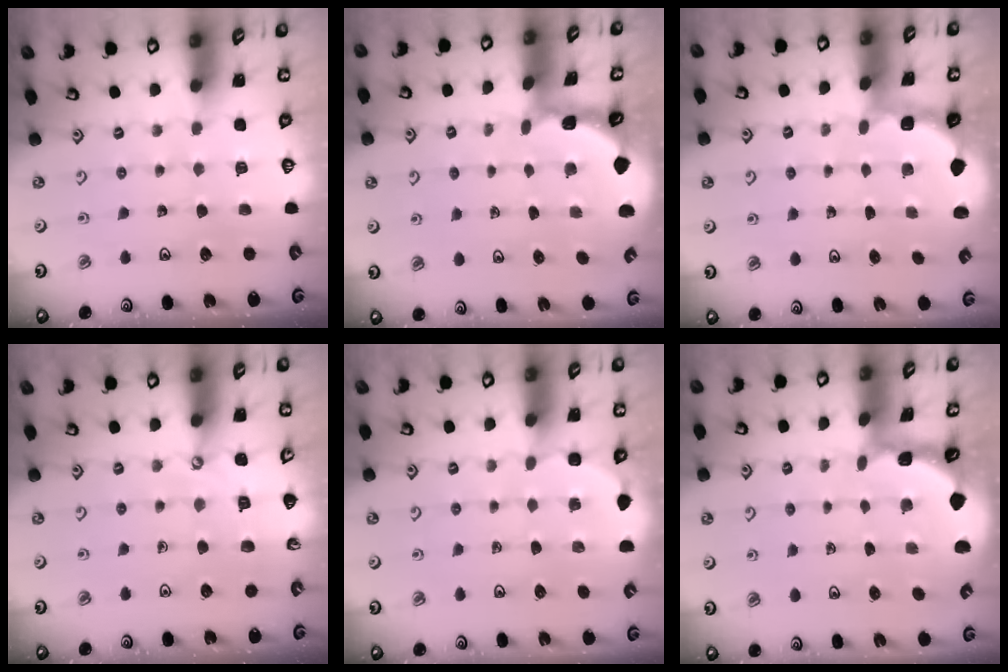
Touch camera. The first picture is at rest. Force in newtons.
{"total": 1.5, "press": 1.5, "slide": 0.1}
{"total": 1.9, "press": 1.8, "slide": 0.7}
{"total": 3.7, "press": 3.6, "slide": 0.5}
{"total": 3.0, "press": 2.9, "slide": 0.9}
{"total": 1.5, "press": 1.5, "slide": 0.1}